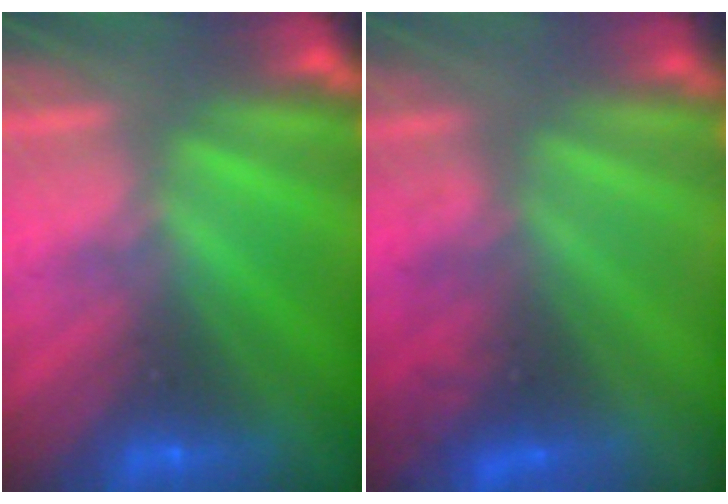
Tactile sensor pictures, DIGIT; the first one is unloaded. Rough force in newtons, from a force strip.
{"total": 3.4}